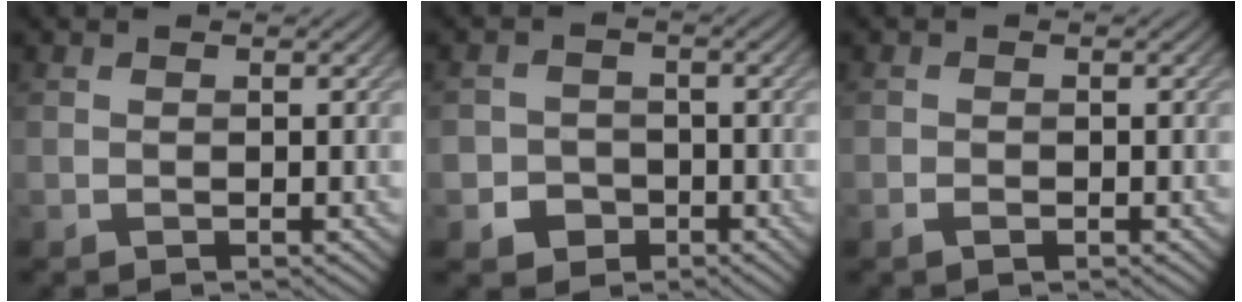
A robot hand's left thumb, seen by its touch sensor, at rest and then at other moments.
{"total": 3.0, "force": [-1.5, 2.6, 0.7], "torque": [-0.007, 0.001, -0.033]}
{"total": 1.0, "force": [-0.6, 0.5, 0.6], "torque": [-0.011, 0.001, -0.012]}